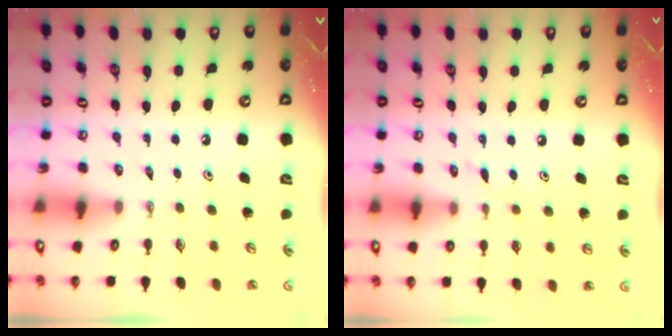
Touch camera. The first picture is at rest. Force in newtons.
{"total": 4.2, "press": 4.2, "slide": 0.4}